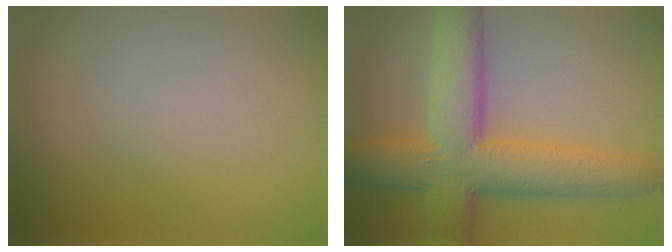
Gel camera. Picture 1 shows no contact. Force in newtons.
{"total": 10.8, "press": 10.8, "slide": 0.1}